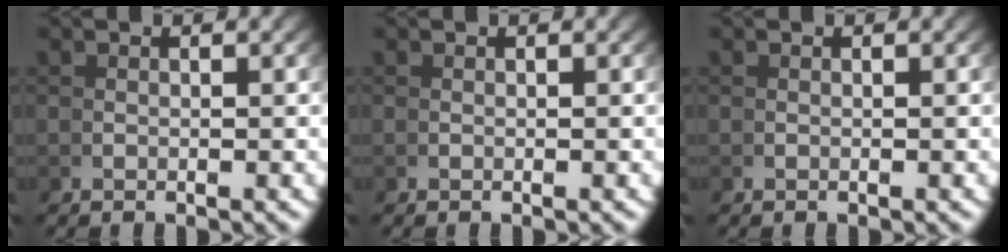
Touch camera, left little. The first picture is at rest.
{"total": 0.0}
{"total": 0.0}